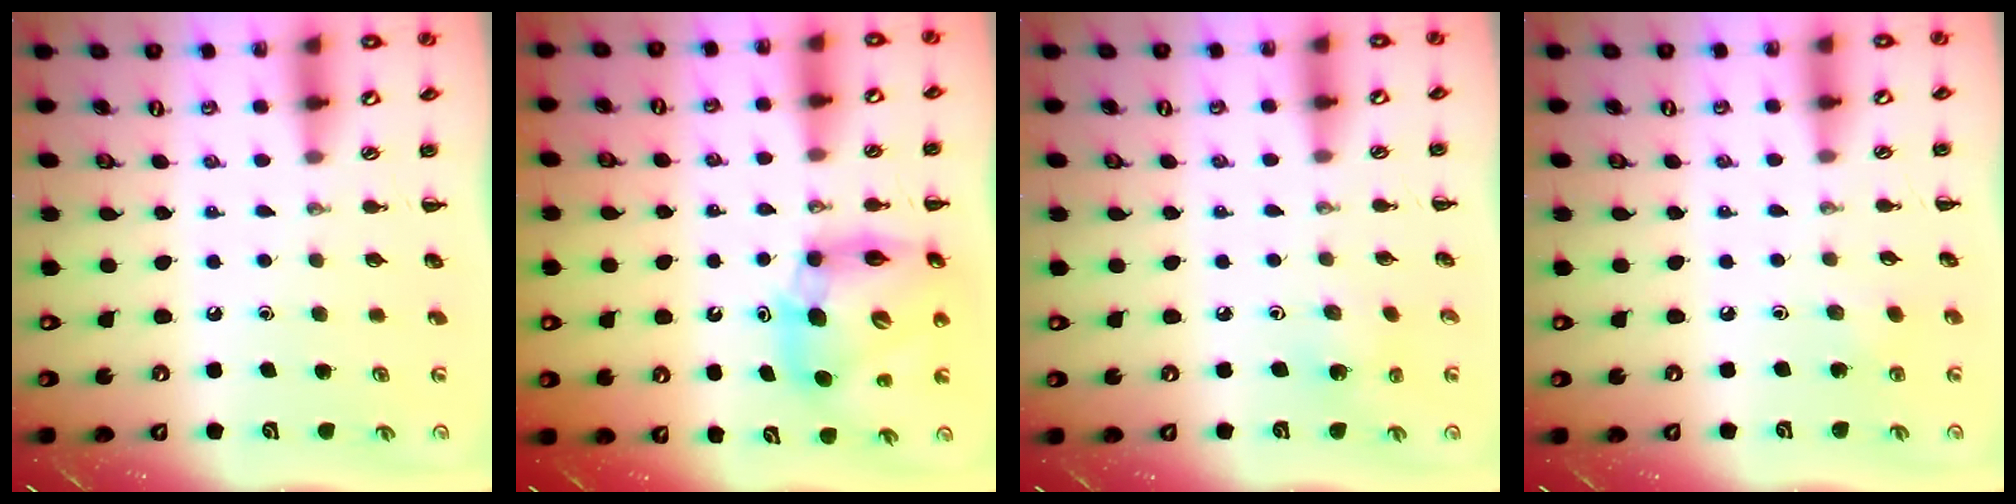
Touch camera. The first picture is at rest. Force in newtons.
{"total": 11.9, "press": 11.4, "slide": 3.4}
{"total": 2.6, "press": 2.5, "slide": 0.8}
{"total": 2.3, "press": 2.2, "slide": 0.8}